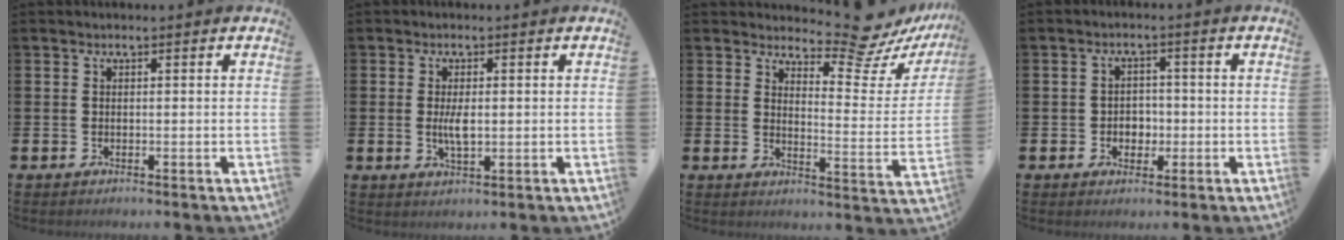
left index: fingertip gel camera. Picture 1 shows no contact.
{"total": 3.1, "force": [0.2, 1.2, 2.9], "torque": [-0.052, 0.001, 0.000]}
{"total": 9.8, "force": [8.9, 2.5, 3.2], "torque": [-0.046, -0.080, 0.154]}
{"total": 2.7, "force": [-0.6, 2.4, 1.2], "torque": [-0.017, 0.002, -0.019]}